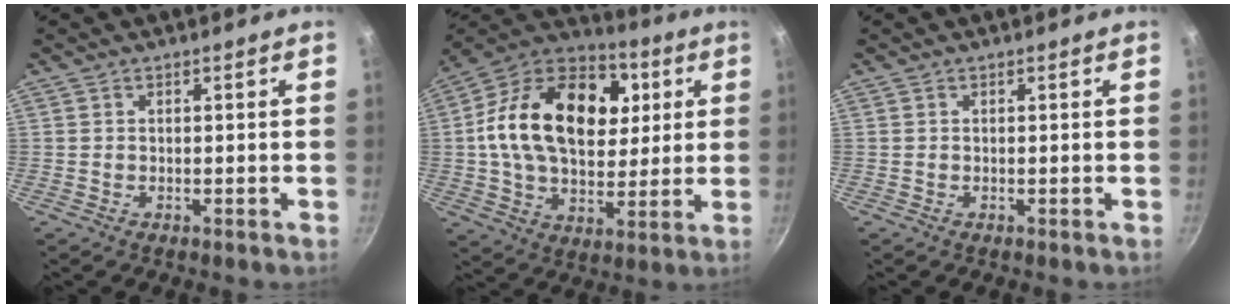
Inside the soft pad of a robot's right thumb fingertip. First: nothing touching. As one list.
[{"total": 25.7, "force": [5.1, 17.2, 18.4], "torque": [-0.287, 0.018, 0.072]}, {"total": 0.0}]